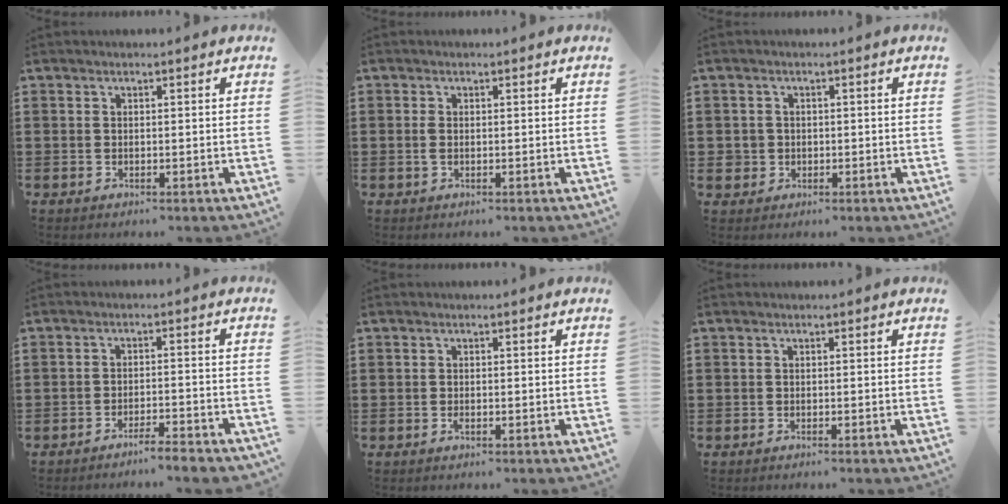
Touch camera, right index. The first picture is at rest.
{"total": 1.3, "force": [-0.1, 0.6, 1.2], "torque": [-0.031, -0.001, -0.005]}
{"total": 2.0, "force": [-0.4, 2.0, 0.2], "torque": [-0.010, 0.006, -0.011]}
{"total": 3.3, "force": [-3.1, -0.3, 1.0], "torque": [-0.018, -0.002, -0.064]}
{"total": 0.6, "force": [-0.3, 0.2, 0.4], "torque": [-0.010, -0.003, -0.005]}
{"total": 0.5, "force": [-0.5, 0.0, 0.1], "torque": [-0.003, -0.002, -0.010]}